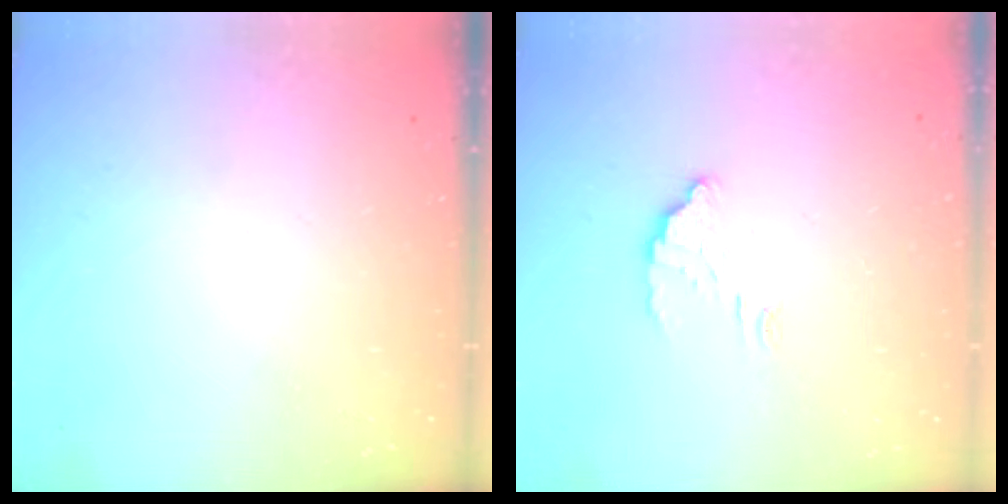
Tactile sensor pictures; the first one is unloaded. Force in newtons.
{"total": 2.5, "press": 2.5, "slide": 0.2}